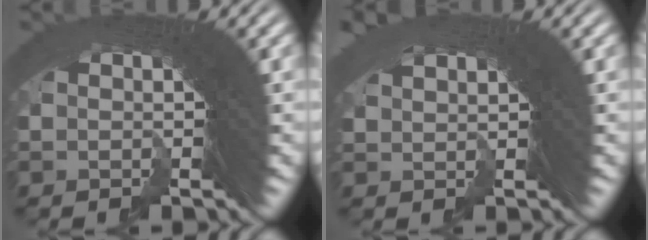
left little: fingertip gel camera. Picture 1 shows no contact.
{"total": 0.9, "force": [0.5, -0.7, -0.1], "torque": [0.016, -0.003, 0.017]}